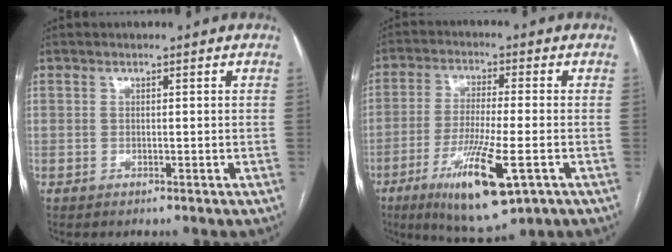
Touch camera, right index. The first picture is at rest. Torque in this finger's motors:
{"motor_torque": [1.69, -0.15, 0.55, 0.21]}